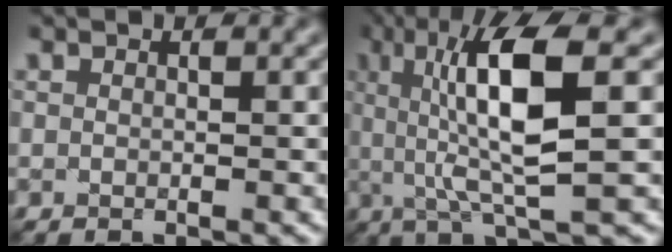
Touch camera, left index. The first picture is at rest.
{"total": 8.8, "force": [1.6, 1.9, 8.5], "torque": [-0.144, 0.000, 0.031]}